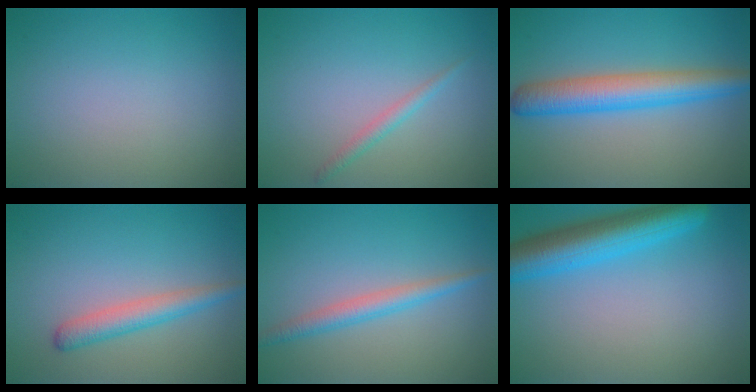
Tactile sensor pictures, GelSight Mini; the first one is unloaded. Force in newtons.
{"total": 1.2, "press": 1.2, "slide": 0.0}
{"total": 5.6, "press": 5.6, "slide": 0.1}
{"total": 2.8, "press": 2.7, "slide": 0.2}
{"total": 2.5, "press": 2.5, "slide": 0.1}
{"total": 6.7, "press": 6.7, "slide": 0.2}